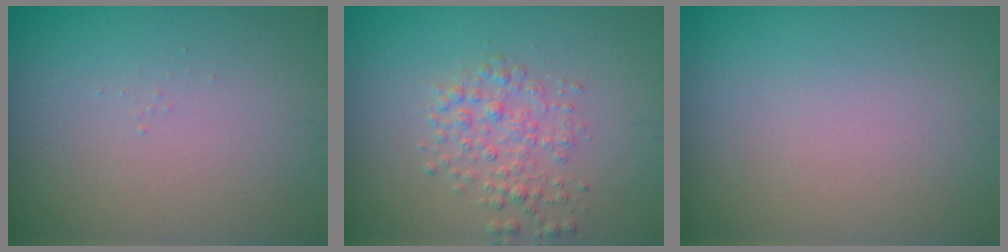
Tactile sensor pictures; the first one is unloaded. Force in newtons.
{"total": 2.5, "press": 2.5, "slide": 0.1}
{"total": 0.0}